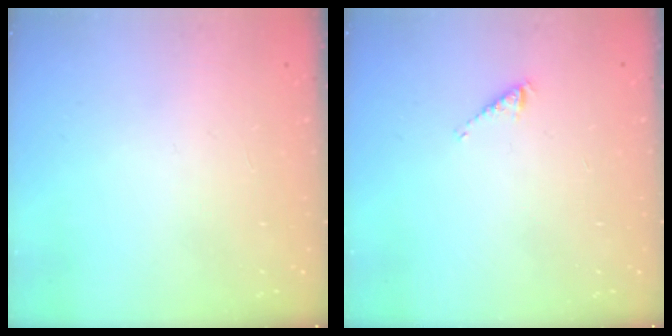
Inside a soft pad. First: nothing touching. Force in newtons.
{"total": 2.8, "press": 2.8, "slide": 0.4}